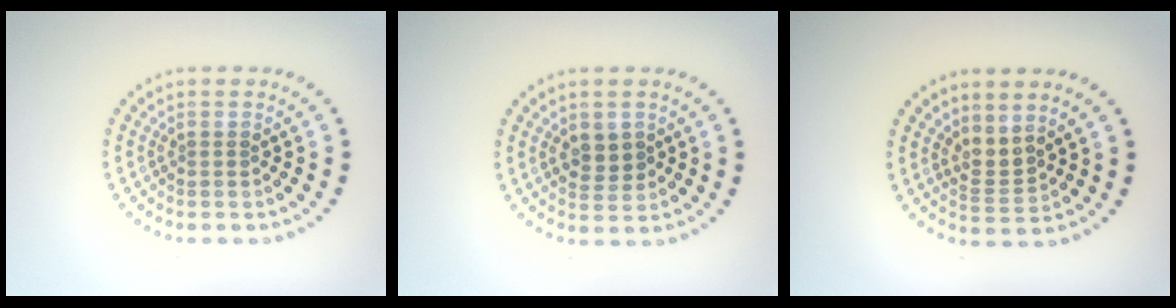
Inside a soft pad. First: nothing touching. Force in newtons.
{"total": 2.4, "press": 2.3, "slide": 0.5}
{"total": 2.0, "press": 1.4, "slide": 1.3}